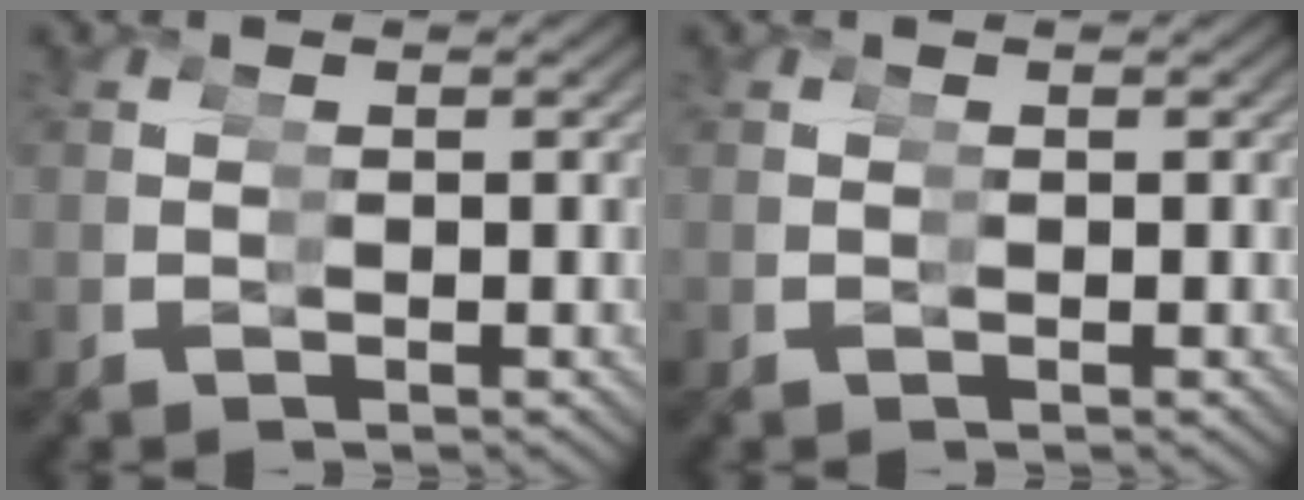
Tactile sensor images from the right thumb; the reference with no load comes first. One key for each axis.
{"total": 0.0}